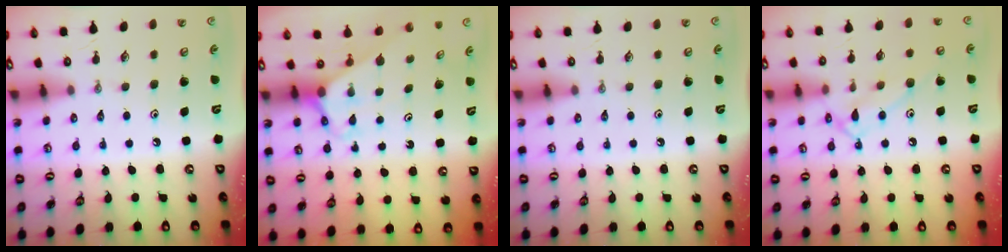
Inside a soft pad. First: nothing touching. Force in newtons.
{"total": 2.7, "press": 2.7, "slide": 0.2}
{"total": 0.0}
{"total": 11.9, "press": 11.9, "slide": 0.6}